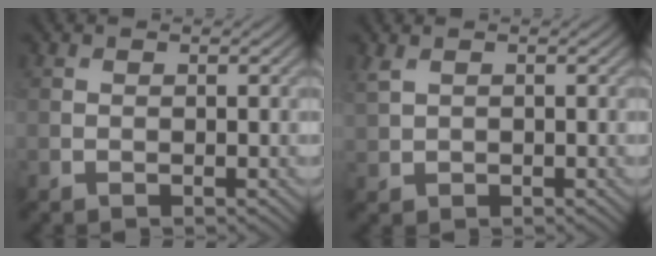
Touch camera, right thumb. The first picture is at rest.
{"total": 1.7, "force": [0.9, 1.1, 1.0], "torque": [-0.032, 0.002, 0.025]}